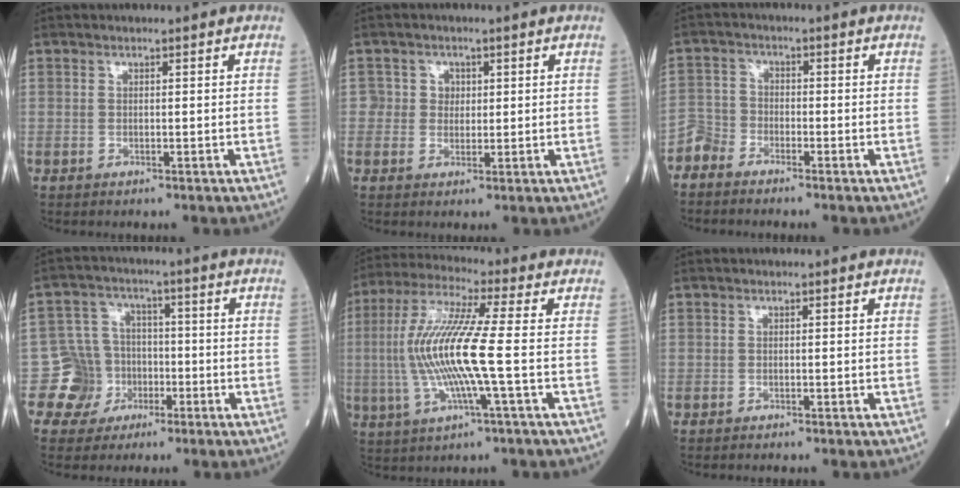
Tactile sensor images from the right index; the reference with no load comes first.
{"total": 2.6, "force": [0.6, 2.5, 0.2], "torque": [0.010, 0.005, 0.007]}
{"total": 3.2, "force": [-2.9, 1.2, -0.4], "torque": [0.008, -0.004, -0.065]}
{"total": 6.8, "force": [-2.6, 6.2, -0.1], "torque": [0.015, 0.018, -0.041]}
{"total": 13.0, "force": [-1.2, 0.0, 12.9], "torque": [-0.277, 0.004, -0.032]}
{"total": 0.0}